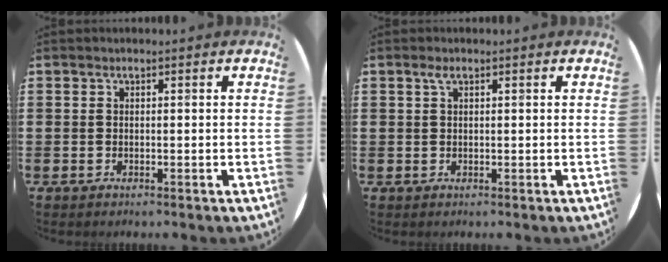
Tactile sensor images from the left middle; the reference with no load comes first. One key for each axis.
{"total": 1.0, "fx": 0.6, "fy": 0.4, "fz": 0.8, "tx": -0.016, "ty": 0.003, "tz": 0.009}